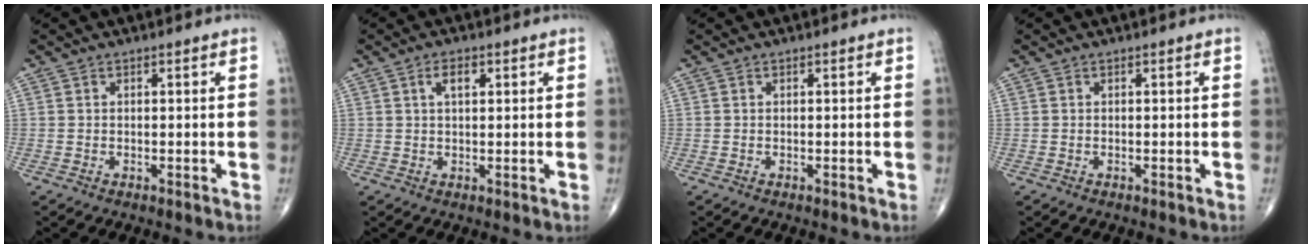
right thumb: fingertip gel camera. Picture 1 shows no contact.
{"total": 3.1, "force": [1.2, 1.5, 2.5], "torque": [-0.042, 0.001, 0.022]}
{"total": 0.0}
{"total": 0.0}